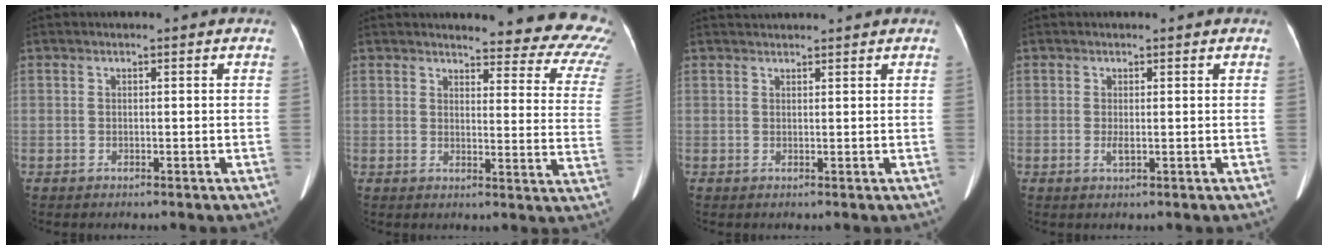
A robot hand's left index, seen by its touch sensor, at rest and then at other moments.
{"total": 17.3, "force": [16.4, 3.0, 4.7], "torque": [-0.022, -0.099, 0.149]}
{"total": 3.5, "force": [3.4, 0.0, 0.7], "torque": [-0.008, 0.032, 0.053]}
{"total": 1.4, "force": [0.4, 0.3, 1.4], "torque": [-0.031, 0.002, 0.008]}